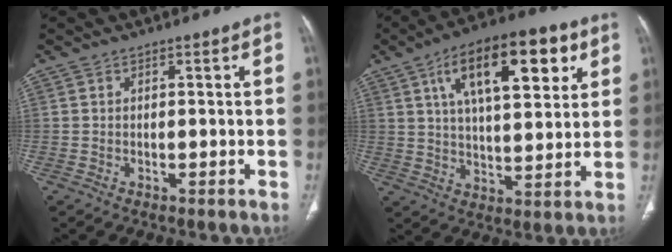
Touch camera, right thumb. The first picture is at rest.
{"total": 19.0, "force": [8.0, 8.0, 15.3], "torque": [-0.208, -0.009, 0.124]}